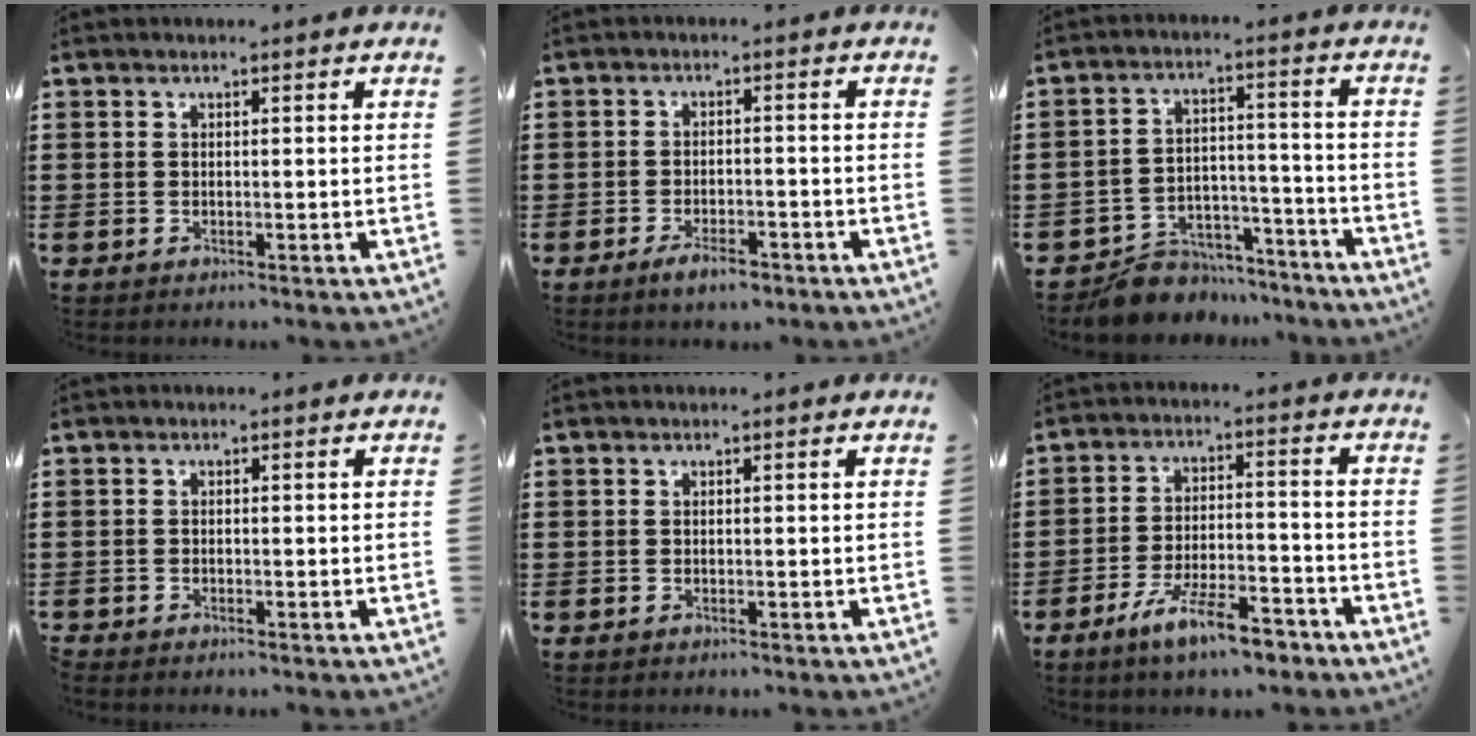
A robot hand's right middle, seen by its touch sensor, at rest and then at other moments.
{"total": 3.4, "force": [-2.5, 1.0, 2.0], "torque": [-0.033, 0.005, -0.045]}
{"total": 7.2, "force": [-7.0, 1.9, 0.4], "torque": [-0.006, 0.024, -0.136]}
{"total": 0.5, "force": [-0.5, 0.1, 0.0], "torque": [0.000, 0.000, -0.011]}
{"total": 0.0}
{"total": 9.0, "force": [-6.9, 1.7, 5.5], "torque": [-0.109, 0.005, -0.131]}